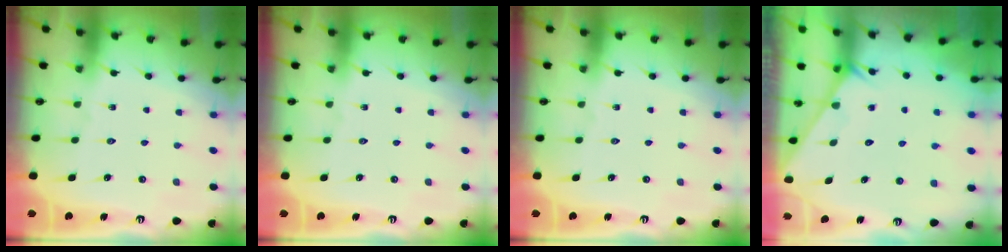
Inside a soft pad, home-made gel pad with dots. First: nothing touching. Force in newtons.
{"total": 0.0}
{"total": 0.0}
{"total": 1.5, "press": 1.4, "slide": 0.1}